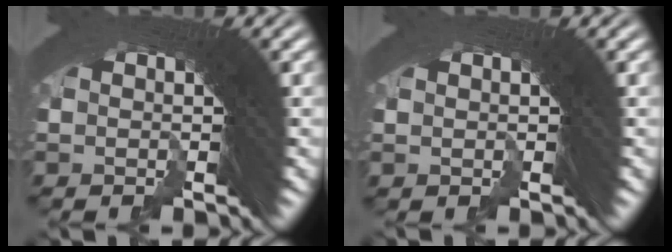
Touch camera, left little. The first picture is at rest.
{"total": 0.0}